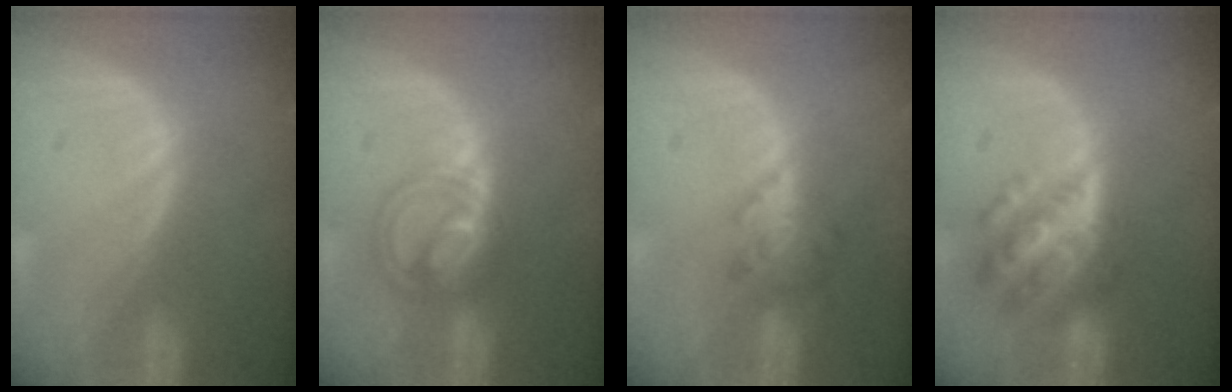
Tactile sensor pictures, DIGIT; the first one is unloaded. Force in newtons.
{"total": 5.8, "press": 5.7, "slide": 0.7}
{"total": 4.8, "press": 4.5, "slide": 1.6}
{"total": 7.7, "press": 7.7, "slide": 0.5}